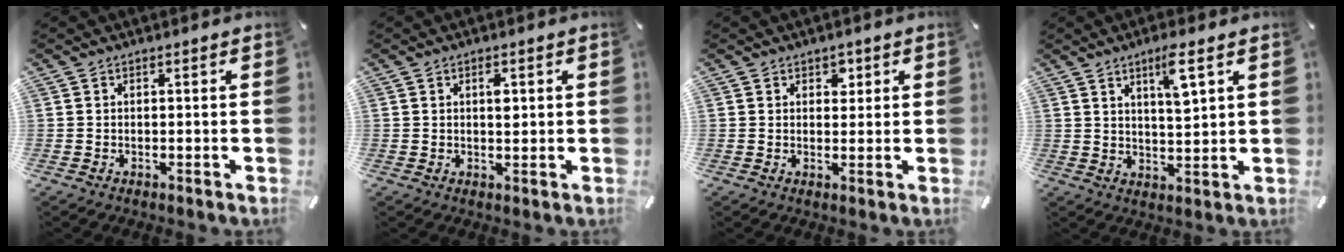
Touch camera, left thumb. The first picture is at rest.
{"total": 2.3, "force": [0.6, 1.2, 1.9], "torque": [-0.024, -0.001, 0.005]}
{"total": 2.4, "force": [1.2, 1.9, 0.8], "torque": [0.006, -0.006, 0.014]}
{"total": 6.7, "force": [3.8, 1.3, 5.4], "torque": [-0.091, -0.017, 0.059]}